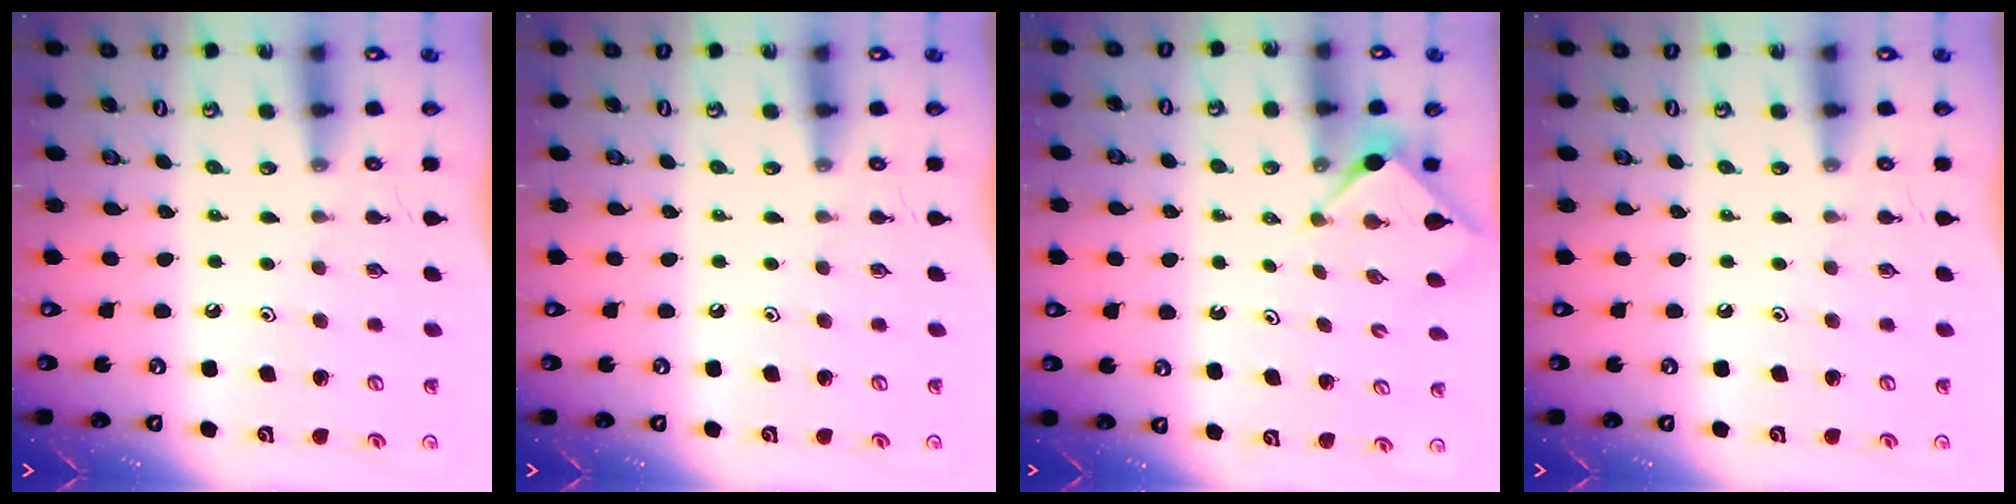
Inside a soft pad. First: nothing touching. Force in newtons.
{"total": 0.0}
{"total": 3.0, "press": 3.0, "slide": 0.3}
{"total": 0.0}